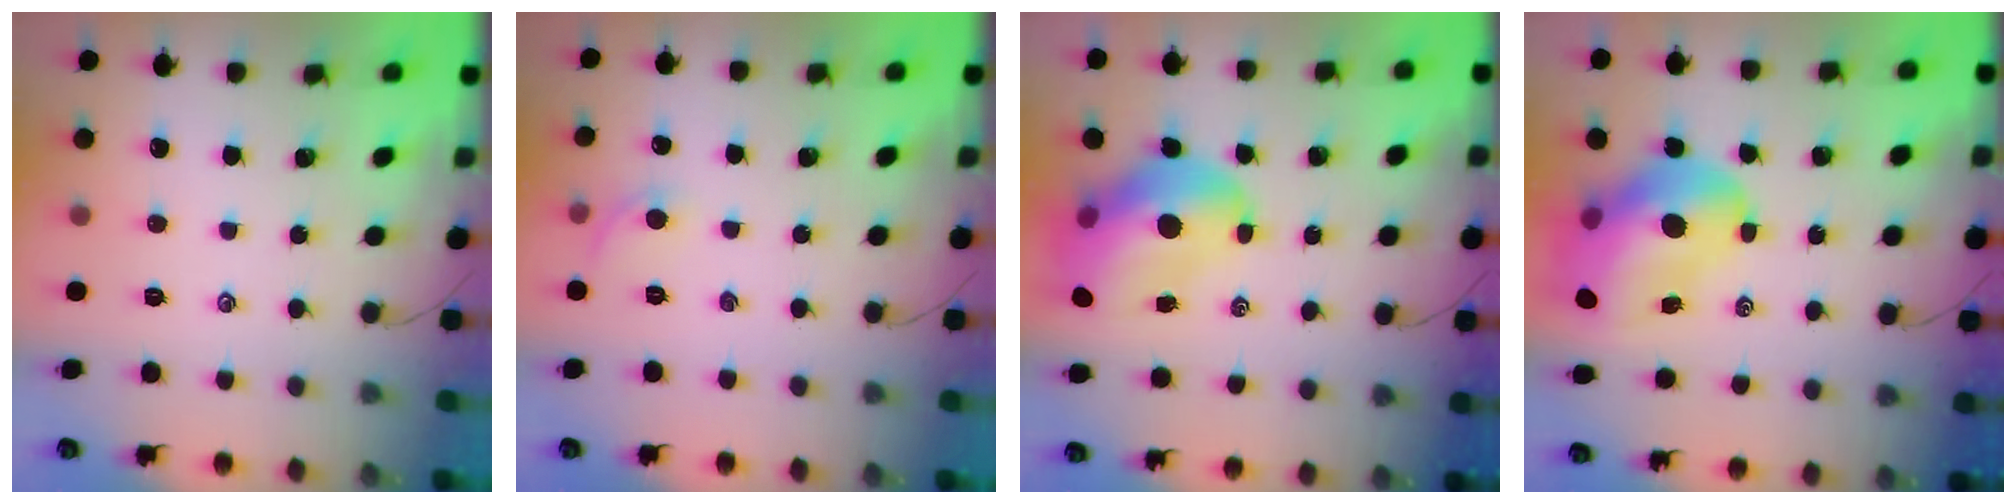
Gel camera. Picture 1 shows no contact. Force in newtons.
{"total": 4.6, "press": 4.3, "slide": 1.6}
{"total": 15.0, "press": 14.3, "slide": 4.2}
{"total": 16.8, "press": 16.1, "slide": 4.6}